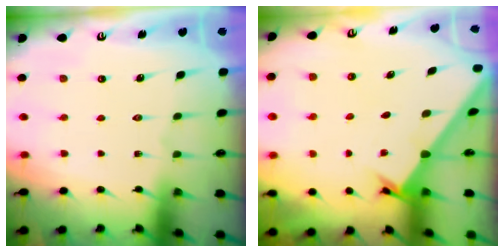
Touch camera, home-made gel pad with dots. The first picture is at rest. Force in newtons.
{"total": 1.7, "press": 1.7, "slide": 0.2}